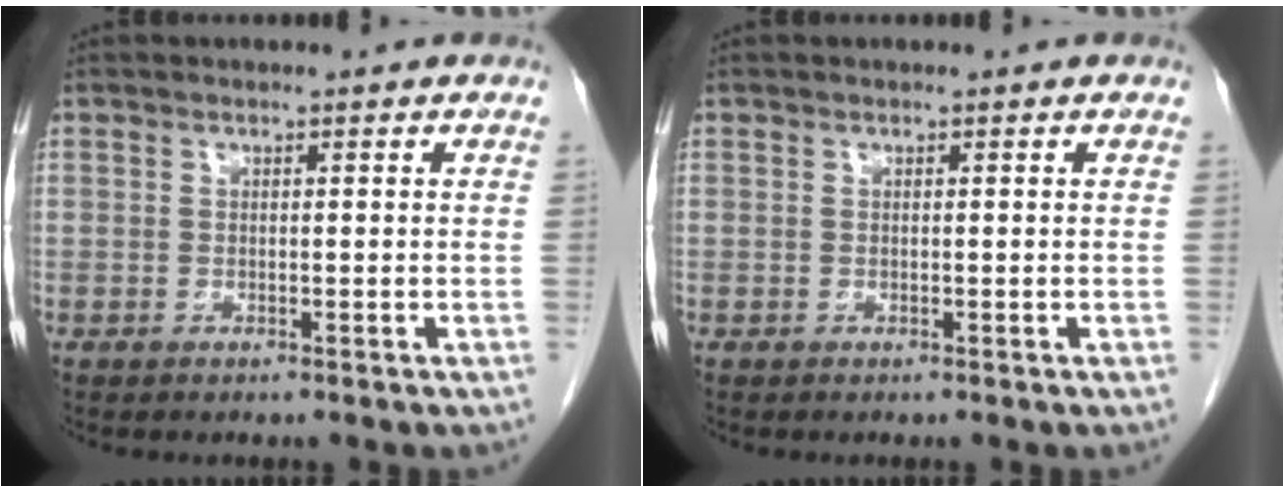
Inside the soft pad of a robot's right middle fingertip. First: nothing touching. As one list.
[{"total": 0.0}]